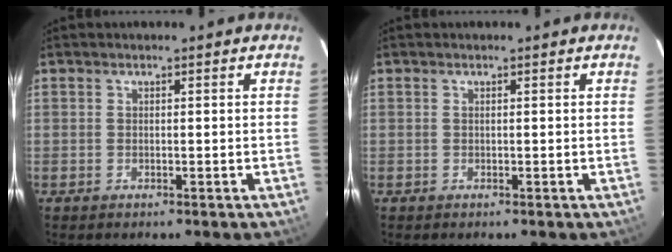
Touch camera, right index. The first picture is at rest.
{"total": 0.0}